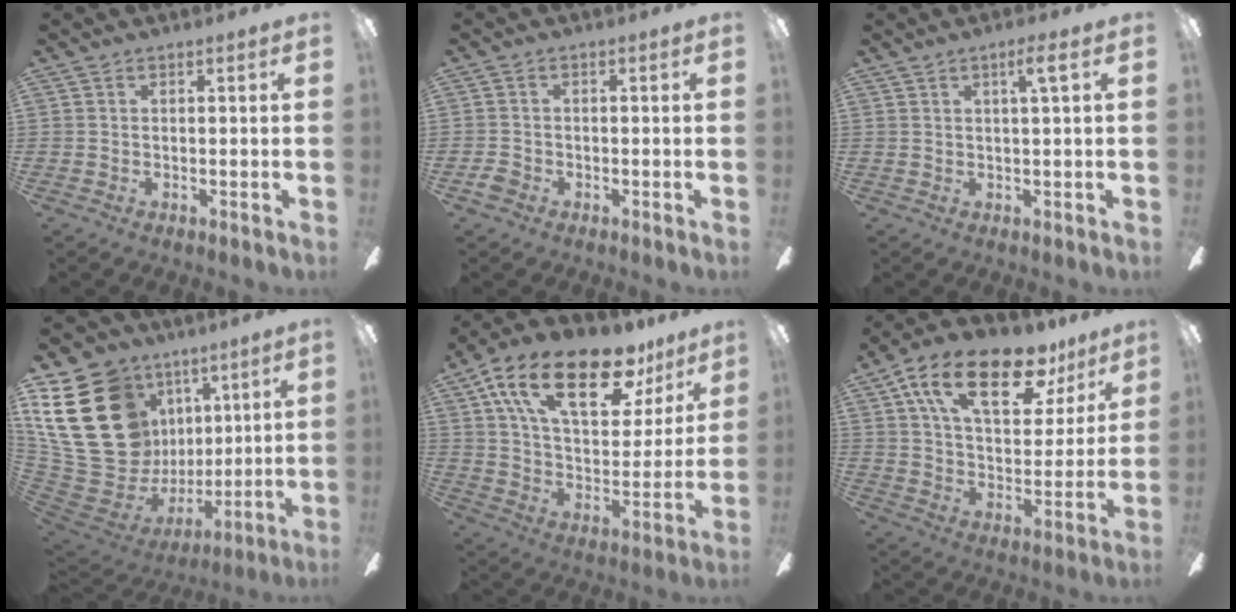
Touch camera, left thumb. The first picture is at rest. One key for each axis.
{"total": 2.2, "fx": -1.2, "fy": 1.6, "fz": 0.9, "tx": -0.020, "ty": 0.005, "tz": -0.025}
{"total": 3.0, "fx": 1.5, "fy": 0.2, "fz": 2.6, "tx": -0.047, "ty": -0.002, "tz": 0.021}
{"total": 29.3, "fx": 9.1, "fy": 22.4, "fz": 16.6, "tx": -0.353, "ty": -0.065, "tz": 0.216}
{"total": 23.6, "fx": 14.3, "fy": 10.9, "fz": 15.3, "tx": -0.259, "ty": -0.066, "tz": 0.244}
{"total": 21.1, "fx": 12.6, "fy": 10.2, "fz": 13.6, "tx": -0.226, "ty": -0.054, "tz": 0.215}